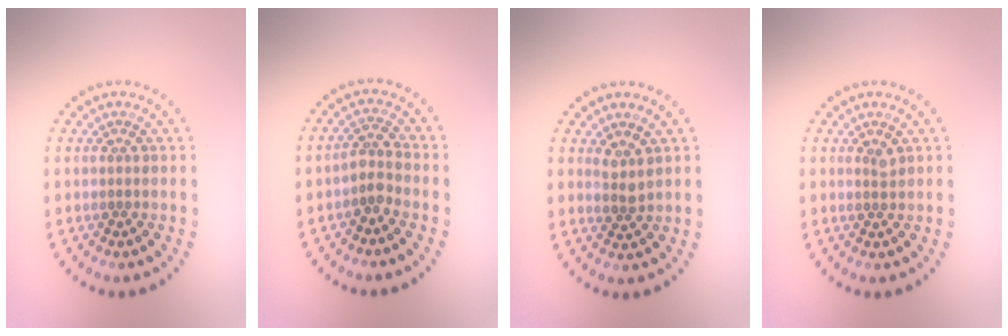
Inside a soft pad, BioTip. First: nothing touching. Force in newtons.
{"total": 1.9, "press": 1.4, "slide": 1.2}
{"total": 1.7, "press": 1.4, "slide": 0.9}
{"total": 0.8, "press": 0.6, "slide": 0.6}